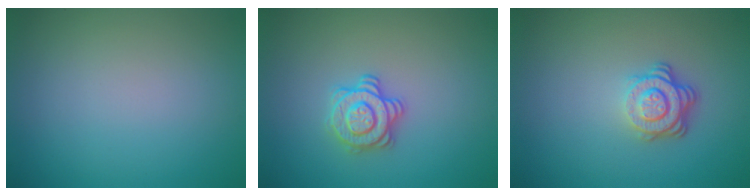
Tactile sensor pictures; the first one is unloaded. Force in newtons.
{"total": 2.8, "press": 2.7, "slide": 0.9}
{"total": 3.6, "press": 2.6, "slide": 2.5}